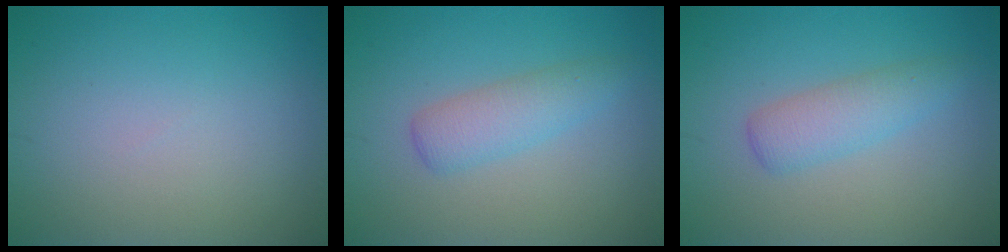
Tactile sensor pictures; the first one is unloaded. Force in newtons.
{"total": 2.8, "press": 2.8, "slide": 0.0}
{"total": 2.8, "press": 2.8, "slide": 0.0}